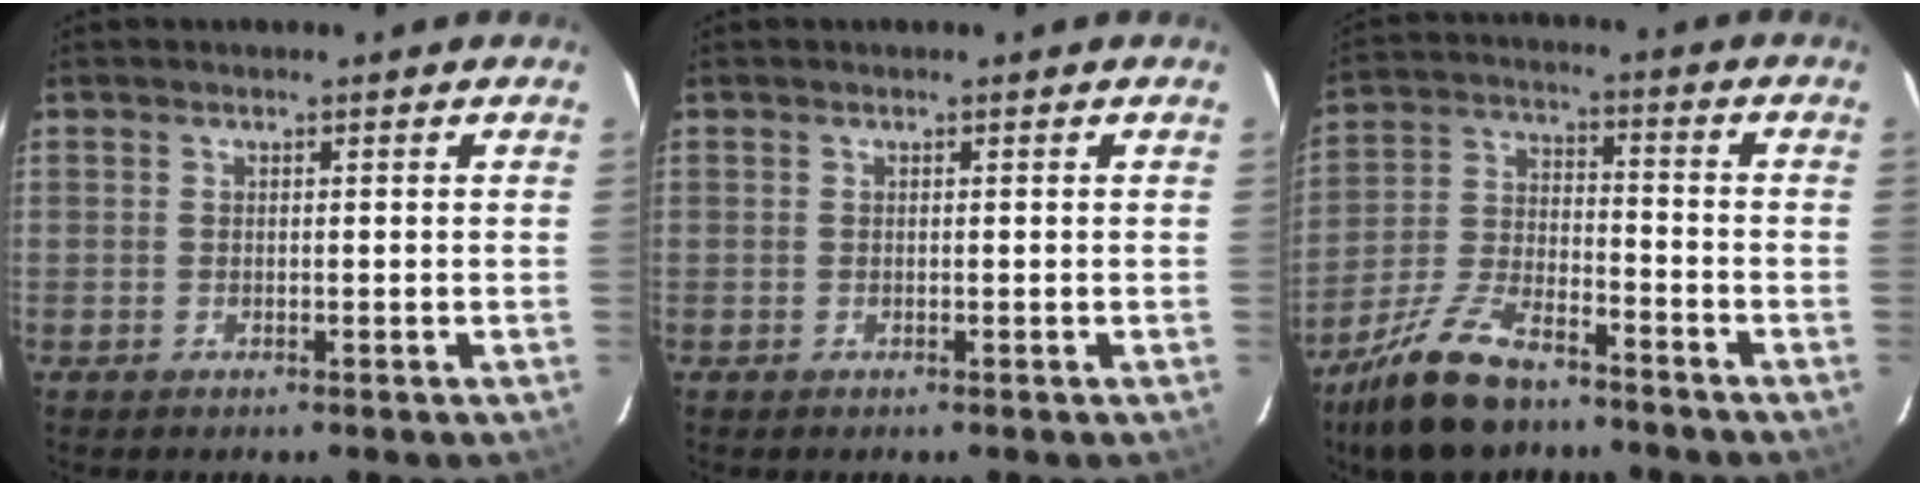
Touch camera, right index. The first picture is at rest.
{"total": 0.0}
{"total": 14.9, "force": [-11.2, 5.7, 8.0], "torque": [-0.181, -0.011, -0.210]}